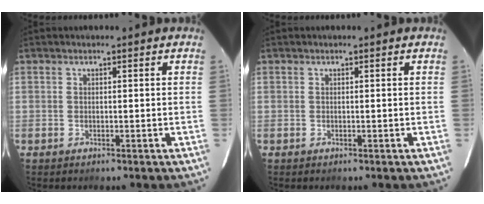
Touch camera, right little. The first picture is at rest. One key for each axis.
{"total": 0.0}